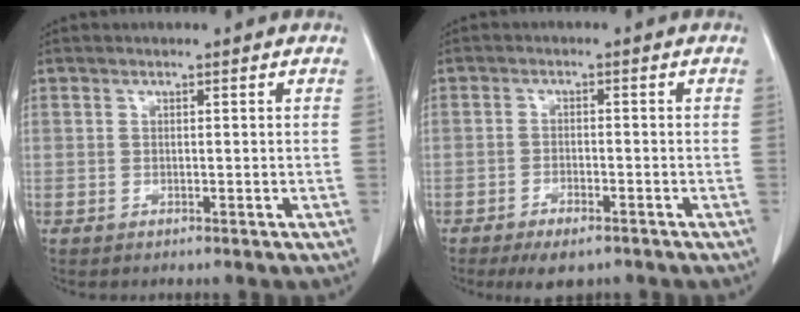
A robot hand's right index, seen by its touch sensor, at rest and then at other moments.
{"total": 5.0, "force": [-3.6, 1.8, 3.0], "torque": [-0.046, -0.004, -0.053]}